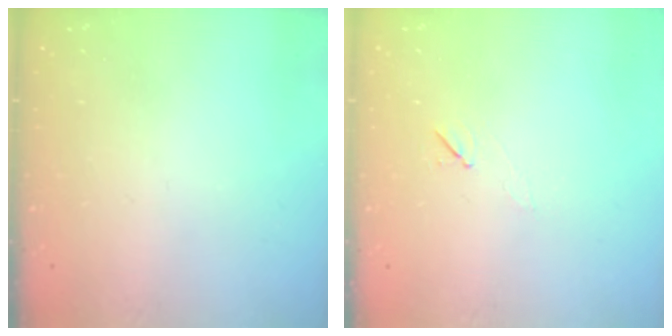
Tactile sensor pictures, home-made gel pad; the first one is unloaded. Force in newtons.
{"total": 4.8, "press": 4.4, "slide": 2.0}